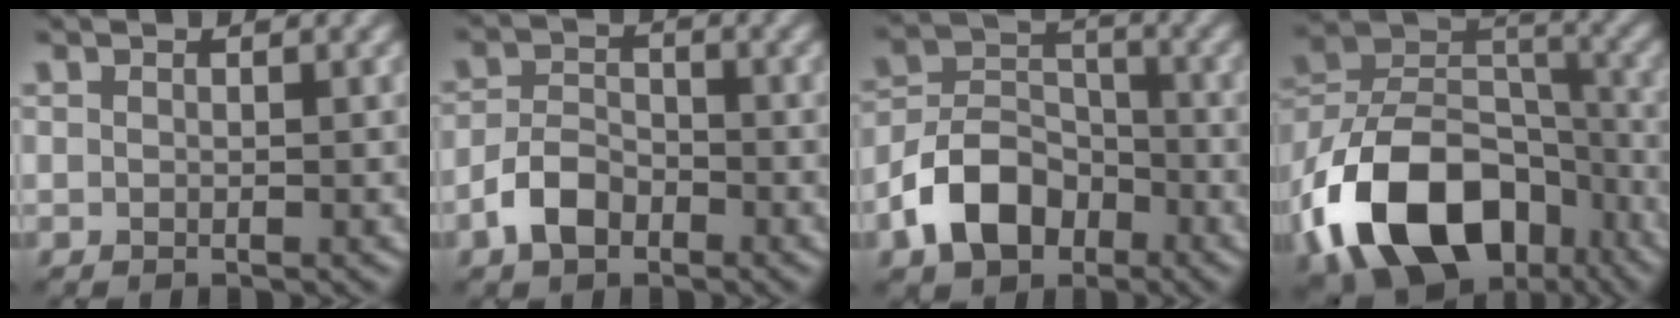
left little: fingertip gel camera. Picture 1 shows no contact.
{"total": 3.3, "force": [-2.1, 1.9, 1.7], "torque": [-0.035, 0.008, -0.045]}
{"total": 6.6, "force": [-3.6, 4.4, 3.4], "torque": [-0.061, 0.003, -0.076]}
{"total": 14.6, "force": [-7.6, 9.2, 8.4], "torque": [-0.179, 0.001, -0.138]}